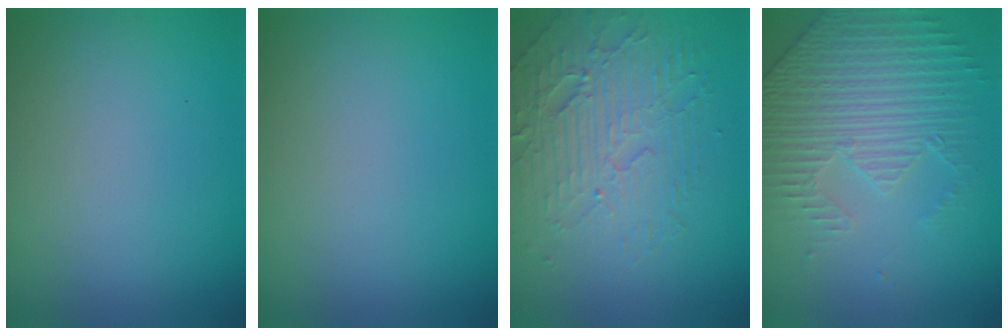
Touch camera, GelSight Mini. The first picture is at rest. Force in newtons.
{"total": 0.0}
{"total": 4.5, "press": 3.9, "slide": 2.3}
{"total": 4.4, "press": 3.5, "slide": 2.6}